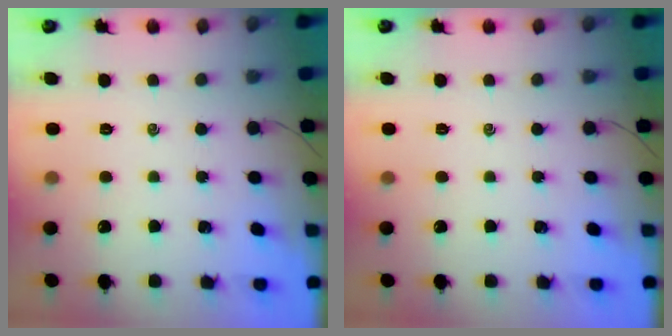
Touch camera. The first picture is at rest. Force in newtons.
{"total": 0.0}